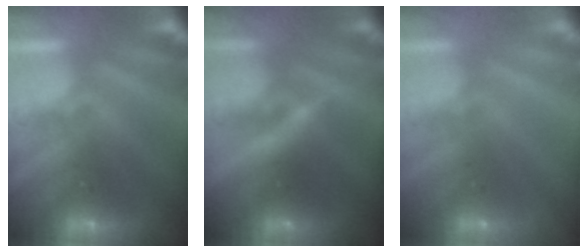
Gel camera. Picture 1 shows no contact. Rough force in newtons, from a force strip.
{"total": 2.7}
{"total": 2.9}